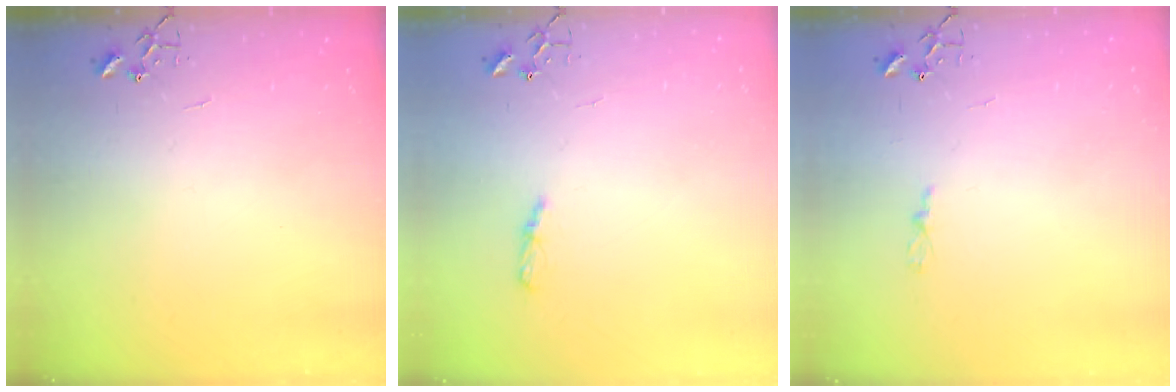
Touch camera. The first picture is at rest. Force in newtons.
{"total": 4.8, "press": 4.8, "slide": 0.5}
{"total": 2.9, "press": 2.9, "slide": 0.4}